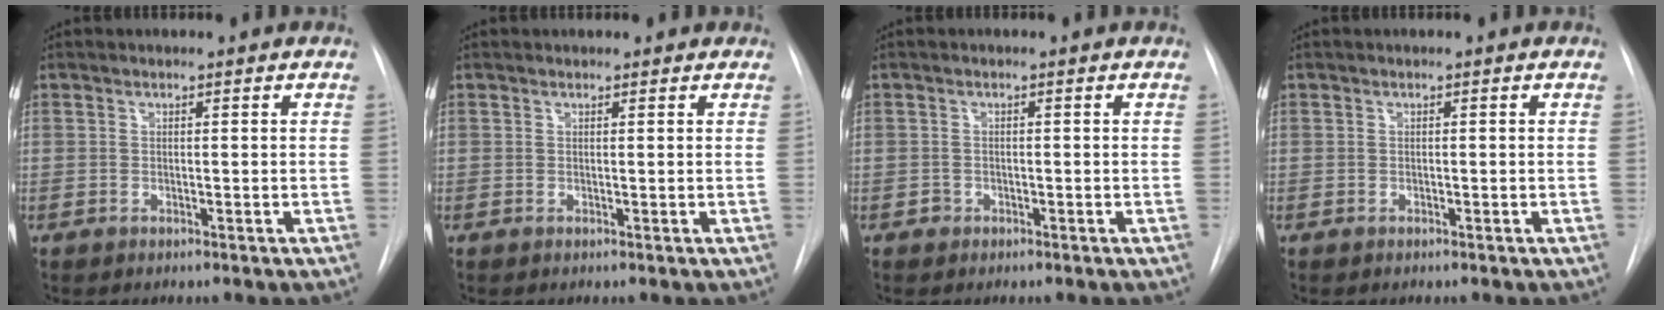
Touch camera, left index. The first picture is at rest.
{"total": 1.5, "force": [1.4, 0.6, 0.2], "torque": [-0.007, 0.008, 0.012]}
{"total": 0.8, "force": [-0.4, 0.7, 0.1], "torque": [-0.004, 0.003, -0.008]}
{"total": 0.0}